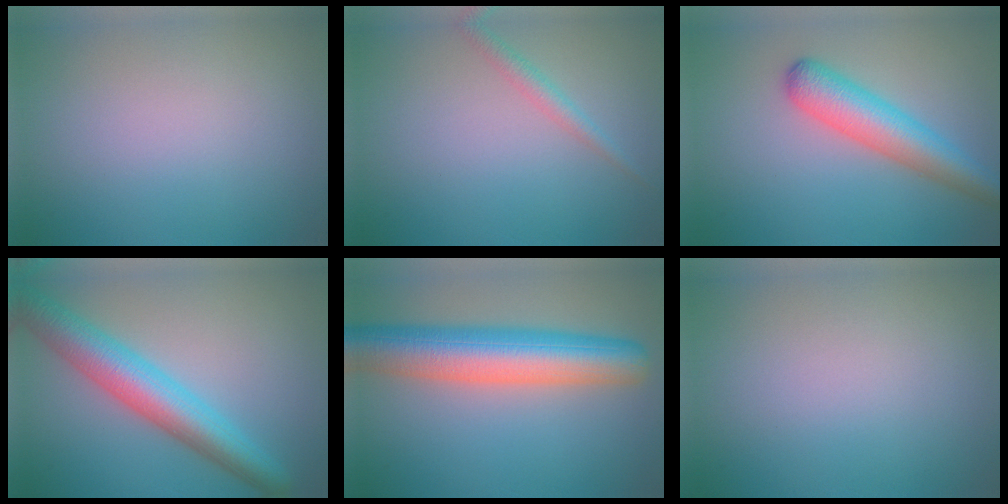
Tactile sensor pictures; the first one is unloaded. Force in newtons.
{"total": 1.6, "press": 1.6, "slide": 0.0}
{"total": 5.4, "press": 5.4, "slide": 0.2}
{"total": 6.8, "press": 6.8, "slide": 0.3}
{"total": 9.0, "press": 9.0, "slide": 0.3}
{"total": 0.0}